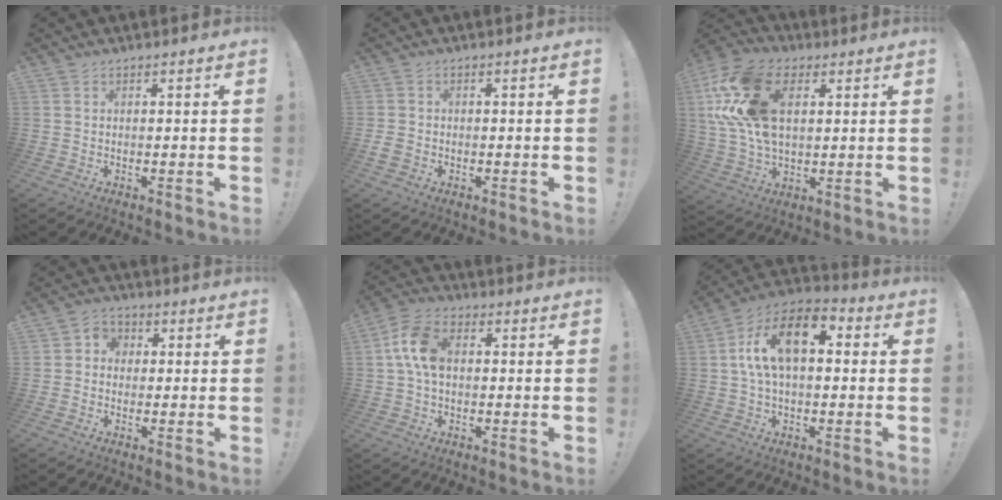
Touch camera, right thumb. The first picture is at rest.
{"total": 2.6, "force": [-0.9, 2.0, 1.4], "torque": [-0.025, 0.004, -0.016]}
{"total": 20.8, "force": [5.8, 13.3, 14.9], "torque": [-0.293, -0.007, 0.108]}
{"total": 3.8, "force": [-0.8, 3.5, 1.3], "torque": [-0.020, 0.013, -0.013]}
{"total": 10.7, "force": [0.8, 7.0, 8.1], "torque": [-0.149, 0.011, 0.017]}
{"total": 15.6, "force": [3.7, 8.4, 12.6], "torque": [-0.218, -0.001, 0.061]}